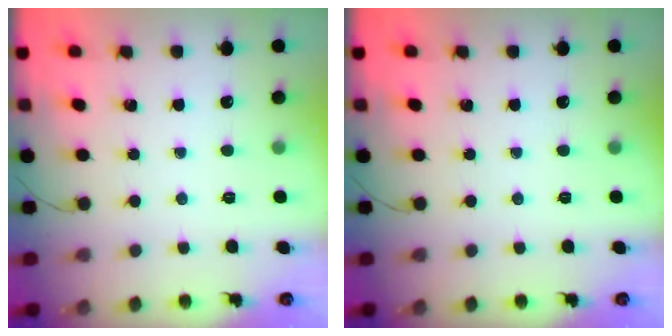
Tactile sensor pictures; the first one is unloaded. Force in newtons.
{"total": 0.0}